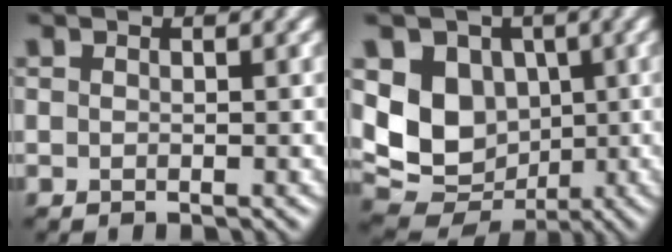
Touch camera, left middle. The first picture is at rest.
{"total": 8.6, "force": [1.0, 7.1, 4.8], "torque": [-0.095, -0.016, 0.013]}